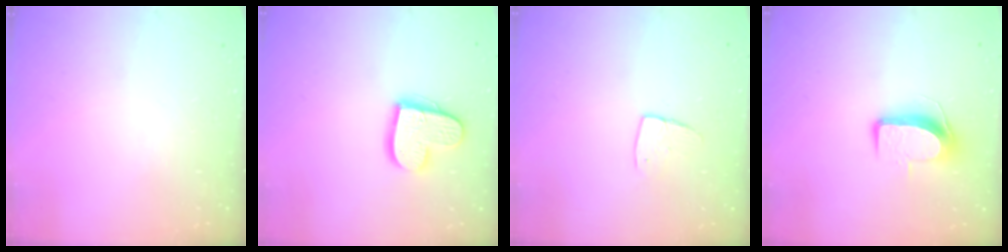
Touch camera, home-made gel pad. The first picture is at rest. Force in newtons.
{"total": 13.9, "press": 13.9, "slide": 0.8}
{"total": 6.0, "press": 6.0, "slide": 0.3}
{"total": 9.2, "press": 9.2, "slide": 0.7}